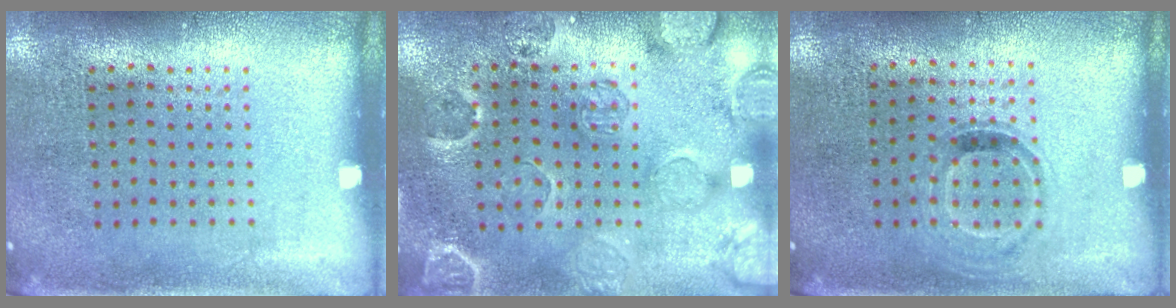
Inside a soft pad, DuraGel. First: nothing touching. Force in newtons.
{"total": 2.5, "press": 2.1, "slide": 1.4}
{"total": 0.8, "press": 0.7, "slide": 0.4}